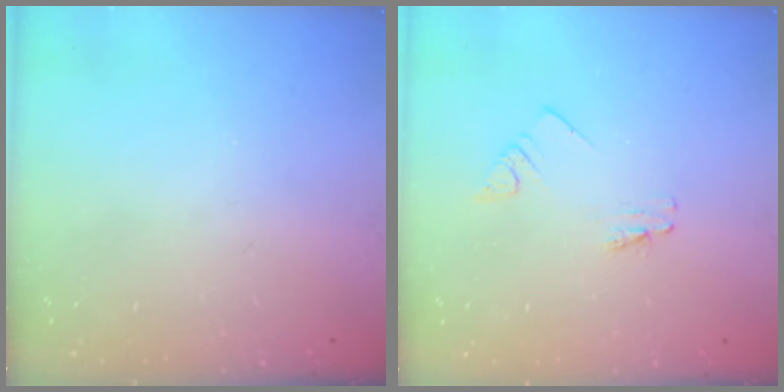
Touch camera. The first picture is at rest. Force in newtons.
{"total": 1.1, "press": 1.1, "slide": 0.0}